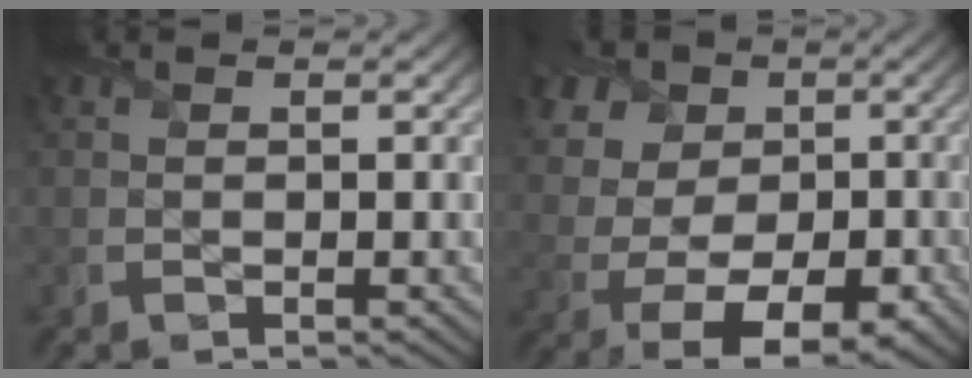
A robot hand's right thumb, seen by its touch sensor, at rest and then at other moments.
{"total": 11.6, "force": [2.2, 9.0, 6.9], "torque": [-0.148, 0.015, 0.030]}